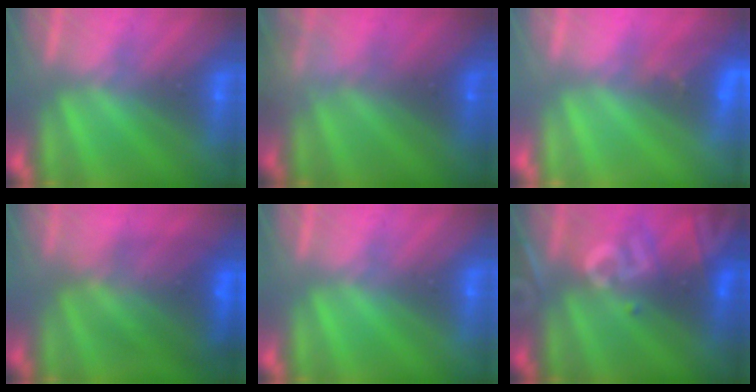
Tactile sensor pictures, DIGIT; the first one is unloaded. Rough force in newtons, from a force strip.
{"total": 2.3}
{"total": 2.7}
{"total": 9.1}
{"total": 0.0}
{"total": 2.9}